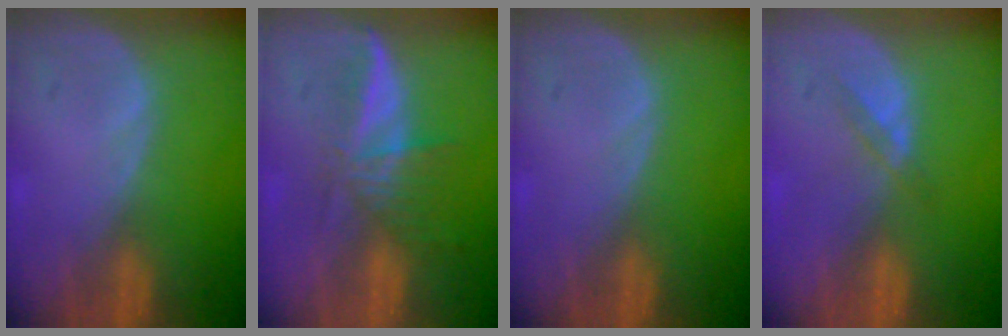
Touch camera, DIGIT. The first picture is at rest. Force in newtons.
{"total": 6.0, "press": 5.3, "slide": 2.8}
{"total": 0.0}
{"total": 1.8, "press": 1.4, "slide": 1.0}